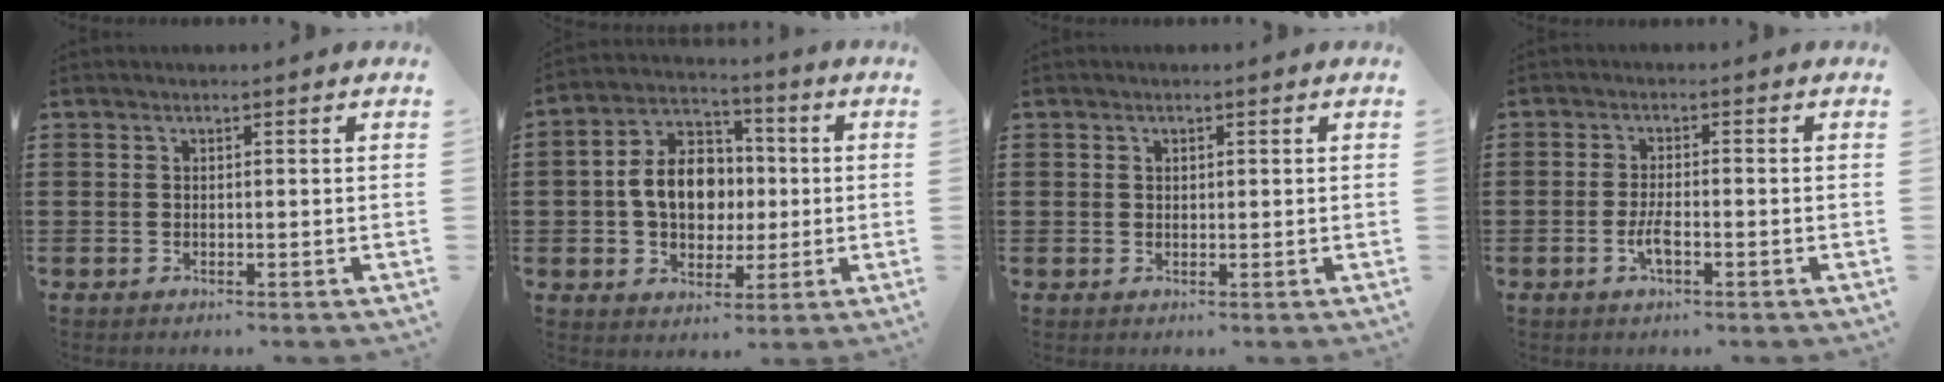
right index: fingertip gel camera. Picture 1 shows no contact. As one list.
[{"total": 9.9, "force": [-0.3, 7.3, 6.6], "torque": [-0.150, 0.018, -0.010]}, {"total": 0.8, "force": [0.4, 0.7, 0.2], "torque": [-0.005, 0.003, 0.008]}, {"total": 3.1, "force": [-1.2, 0.8, 2.8], "torque": [-0.062, -0.005, -0.025]}]